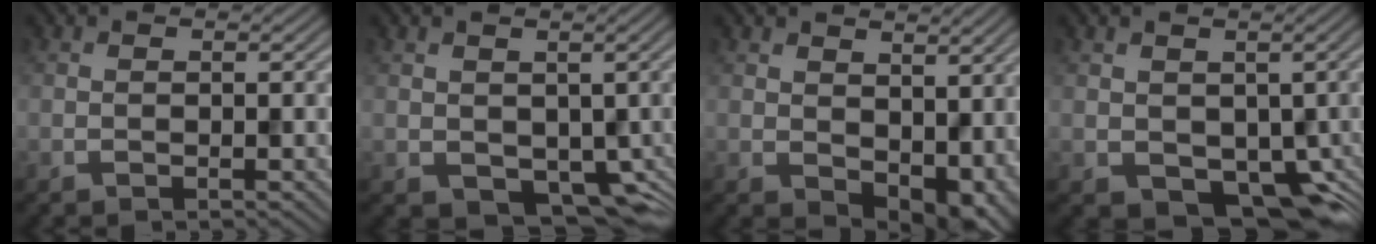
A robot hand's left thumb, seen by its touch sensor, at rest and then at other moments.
{"total": 5.3, "force": [-0.4, 4.0, 3.4], "torque": [-0.071, -0.030, 0.001]}
{"total": 7.7, "force": [1.3, 5.3, 5.4], "torque": [-0.091, -0.030, 0.038]}
{"total": 6.7, "force": [-0.9, 5.0, 4.3], "torque": [-0.076, -0.032, -0.010]}